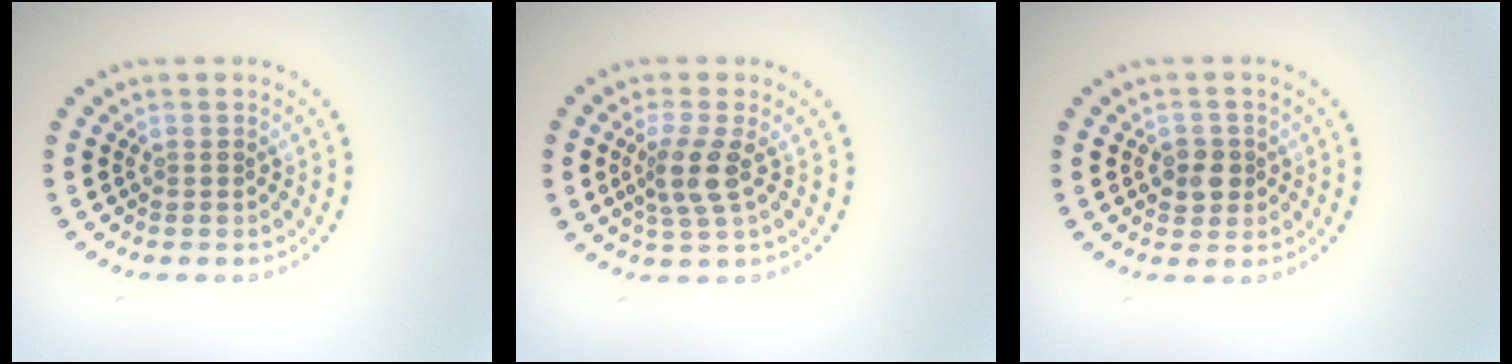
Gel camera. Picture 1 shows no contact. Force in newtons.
{"total": 2.9, "press": 2.3, "slide": 1.8}
{"total": 2.0, "press": 1.9, "slide": 0.6}